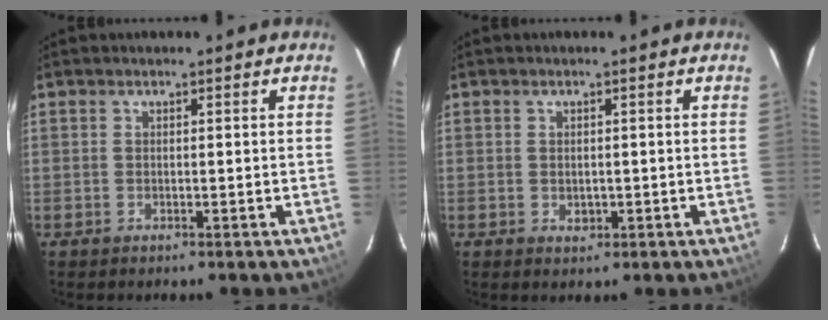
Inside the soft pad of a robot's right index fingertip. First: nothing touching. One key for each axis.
{"total": 1.6, "fx": -0.1, "fy": 1.4, "fz": 0.9, "tx": -0.013, "ty": 0.000, "tz": 0.003}